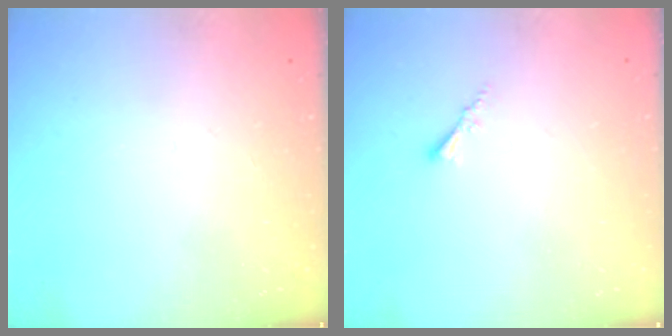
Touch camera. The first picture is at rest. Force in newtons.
{"total": 1.8, "press": 1.7, "slide": 0.5}